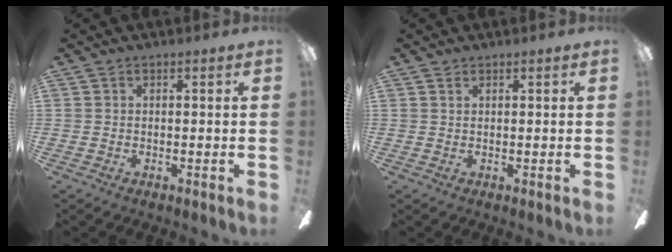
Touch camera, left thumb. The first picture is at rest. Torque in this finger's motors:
{"motor_torque": [-0.11, -0.19, -0.22, 0.01, -0.02]}